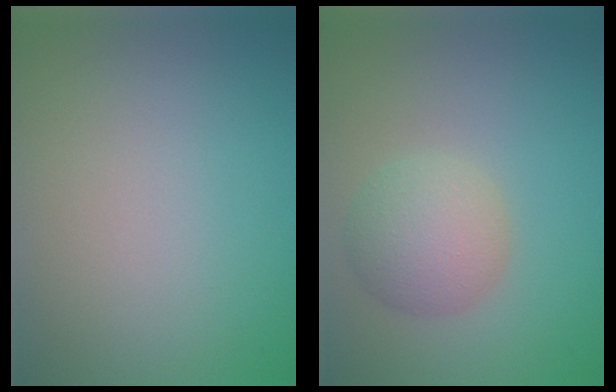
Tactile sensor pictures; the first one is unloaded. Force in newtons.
{"total": 4.1, "press": 4.1, "slide": 0.2}